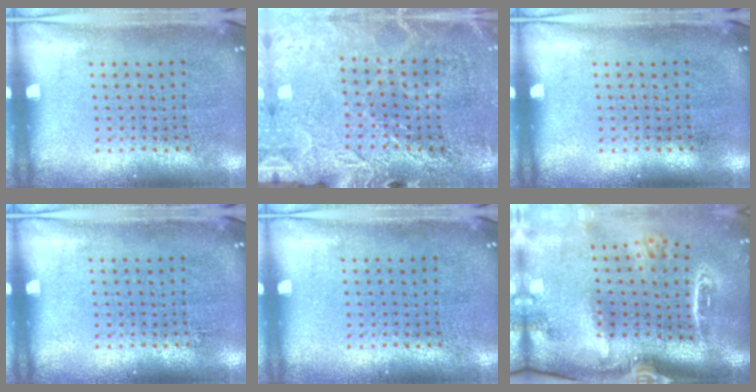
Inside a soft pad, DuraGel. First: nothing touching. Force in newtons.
{"total": 2.8, "press": 2.7, "slide": 0.6}
{"total": 0.0}
{"total": 0.0}
{"total": 0.0}
{"total": 3.1, "press": 2.1, "slide": 2.3}